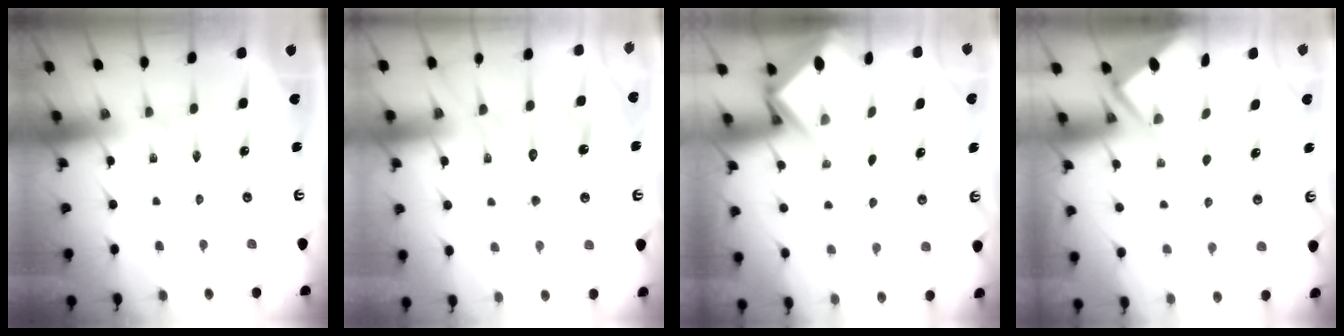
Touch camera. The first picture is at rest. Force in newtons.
{"total": 14.1, "press": 14.0, "slide": 1.3}
{"total": 3.7, "press": 3.7, "slide": 0.2}
{"total": 2.7, "press": 2.7, "slide": 0.4}